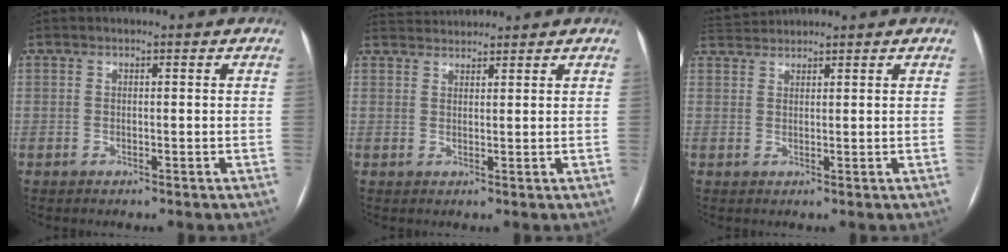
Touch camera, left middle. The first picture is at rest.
{"total": 3.3, "force": [3.3, 0.1, 0.0], "torque": [-0.006, 0.025, 0.064]}
{"total": 3.0, "force": [3.0, -0.2, -0.3], "torque": [-0.005, 0.020, 0.064]}